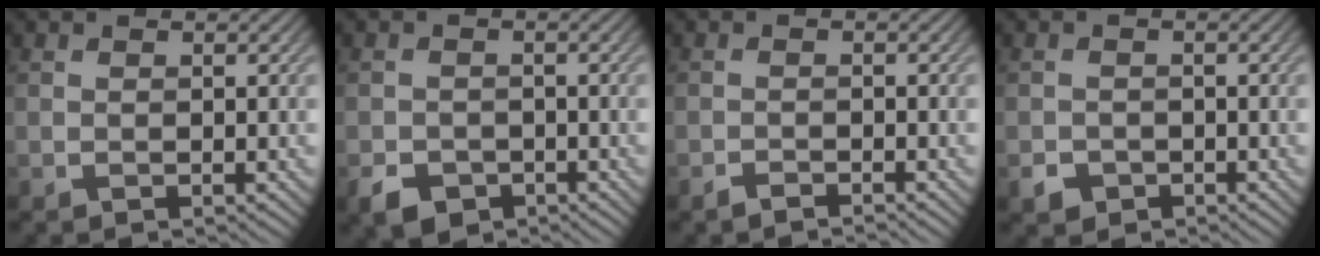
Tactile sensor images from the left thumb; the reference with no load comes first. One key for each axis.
{"total": 3.5, "fx": -2.1, "fy": 2.5, "fz": 1.4, "tx": -0.027, "ty": -0.011, "tz": -0.043}
{"total": 1.3, "fx": -1.2, "fy": 0.2, "fz": 0.6, "tx": -0.010, "ty": 0.001, "tz": -0.027}
{"total": 2.1, "fx": -1.2, "fy": 1.6, "fz": 0.7, "tx": -0.011, "ty": -0.006, "tz": -0.025}